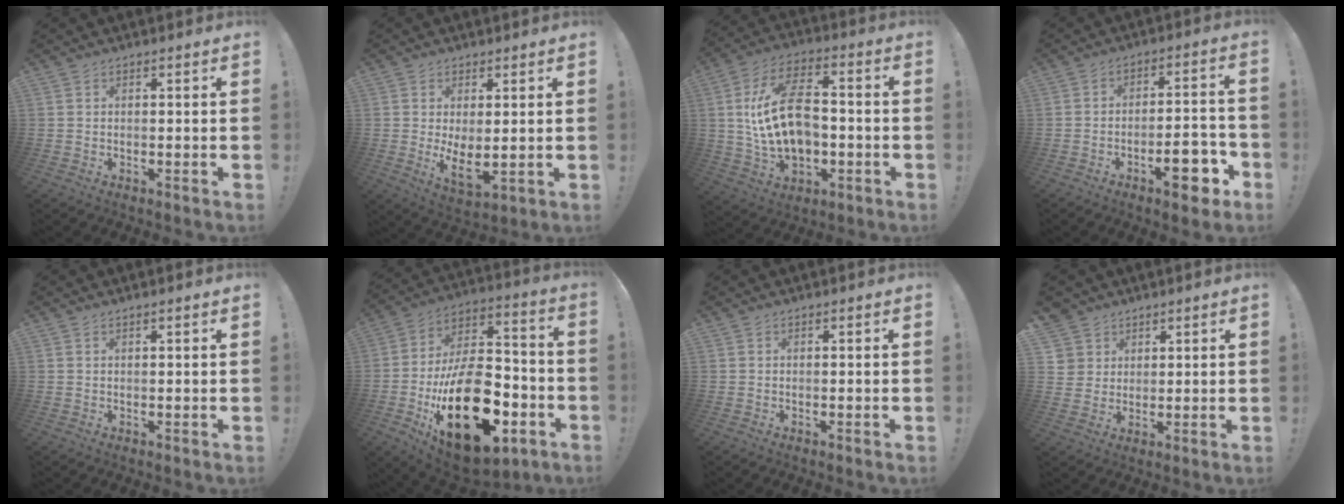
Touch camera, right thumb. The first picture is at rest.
{"total": 6.9, "force": [1.3, 3.0, 6.1], "torque": [-0.083, -0.032, 0.028]}
{"total": 18.9, "force": [0.1, 12.0, 14.6], "torque": [-0.254, 0.008, 0.004]}
{"total": 11.8, "force": [-6.2, 4.3, 9.0], "torque": [-0.096, 0.035, -0.098]}
{"total": 0.8, "force": [0.5, -0.2, 0.5], "torque": [-0.006, -0.001, 0.008]}
{"total": 30.7, "force": [-10.5, 17.0, 23.3], "torque": [-0.411, 0.063, -0.156]}
{"total": 0.0}
{"total": 5.5, "force": [3.0, 4.7, 0.4], "torque": [-0.009, -0.024, 0.059]}